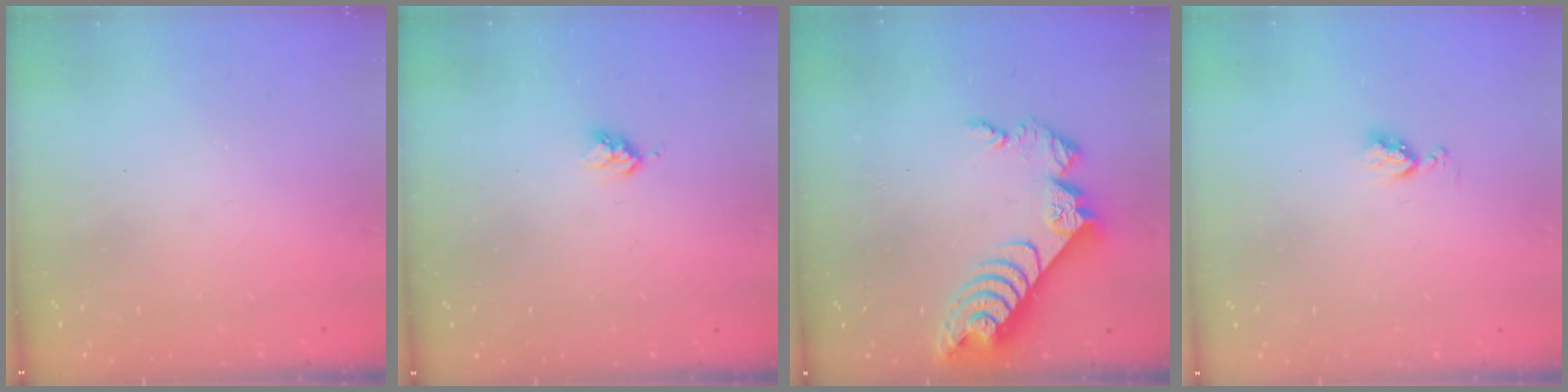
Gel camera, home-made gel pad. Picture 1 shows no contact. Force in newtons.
{"total": 3.6, "press": 3.5, "slide": 0.4}
{"total": 9.9, "press": 9.9, "slide": 0.8}
{"total": 4.9, "press": 4.9, "slide": 0.5}